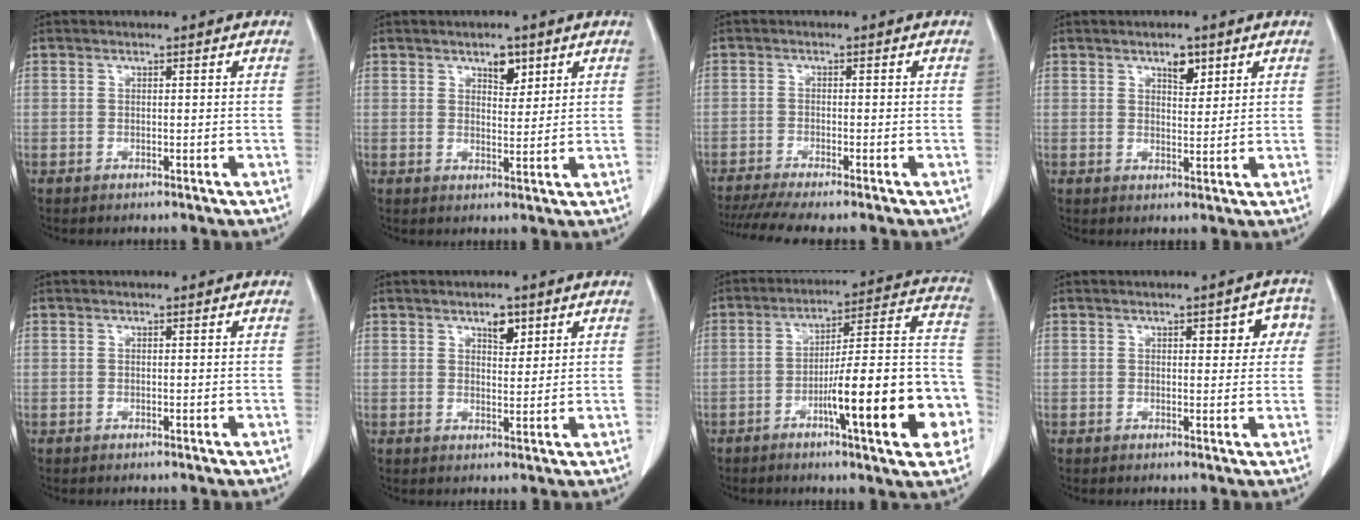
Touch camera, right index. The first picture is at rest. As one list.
[{"total": 3.3, "force": [2.1, 1.6, 2.0], "torque": [-0.029, -0.003, 0.034]}, {"total": 7.5, "force": [-6.3, -0.2, 4.0], "torque": [-0.061, -0.015, -0.103]}, {"total": 3.1, "force": [1.9, 1.4, 2.0], "torque": [-0.030, -0.003, 0.033]}, {"total": 0.0}, {"total": 3.1, "force": [1.9, 1.4, 2.0], "torque": [-0.030, -0.003, 0.032]}, {"total": 19.7, "force": [-6.7, 2.3, 18.4], "torque": [-0.199, 0.026, -0.092]}, {"total": 4.4, "force": [1.5, 2.0, 3.7], "torque": [-0.031, 0.015, 0.014]}]